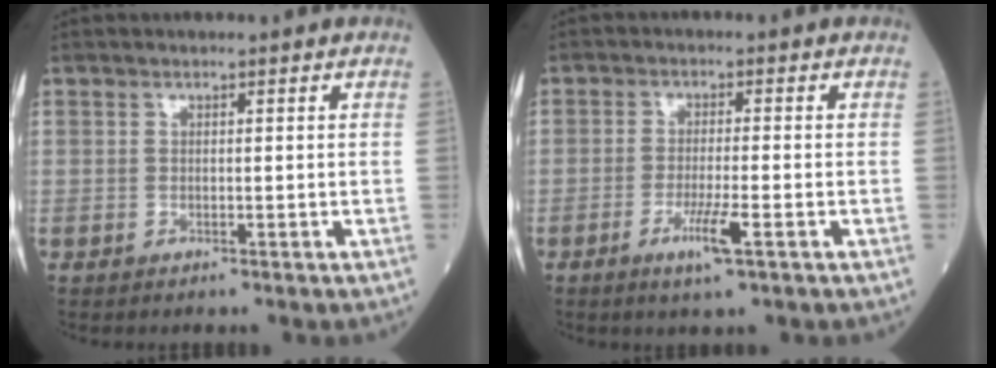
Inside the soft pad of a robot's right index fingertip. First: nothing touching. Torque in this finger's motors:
{"motor_torque": [0.58, -0.14, 0.23, 0.07]}